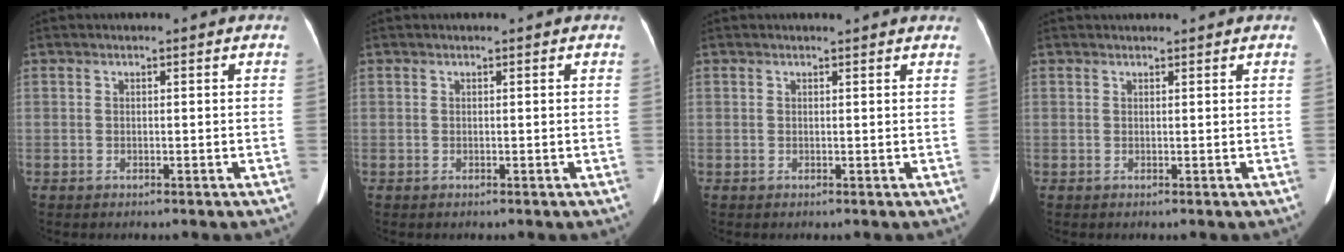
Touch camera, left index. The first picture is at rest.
{"total": 0.7, "force": [0.7, 0.0, 0.3], "torque": [-0.003, 0.011, 0.012]}
{"total": 4.3, "force": [4.0, 0.5, 1.5], "torque": [-0.018, 0.014, 0.037]}
{"total": 3.2, "force": [3.1, 0.3, 0.8], "torque": [-0.009, 0.029, 0.041]}